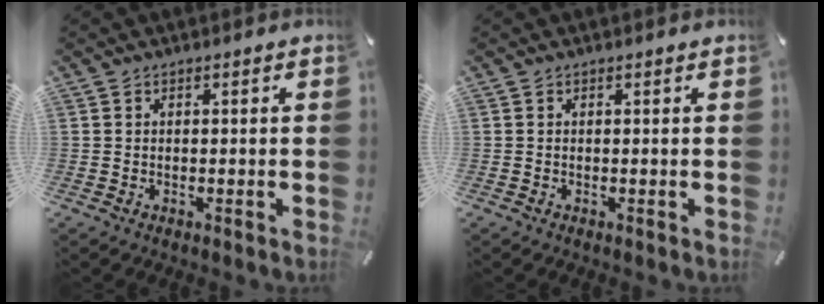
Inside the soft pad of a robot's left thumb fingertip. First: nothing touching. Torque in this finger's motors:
{"motor_torque": [0.00, -0.01, 0.00, 0.10, -0.01]}